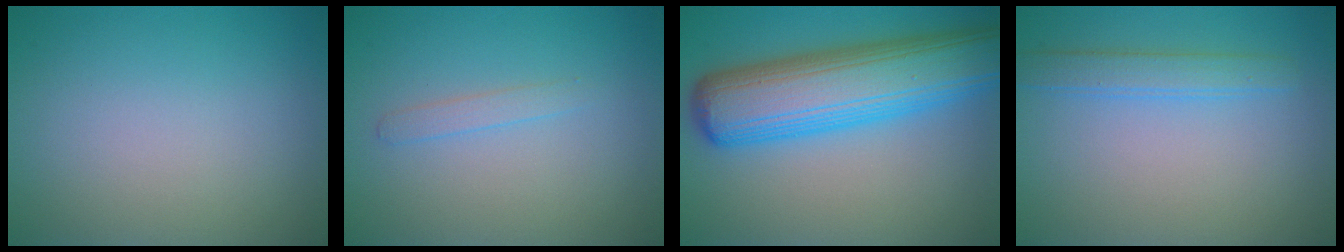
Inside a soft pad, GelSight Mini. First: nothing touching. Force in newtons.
{"total": 1.0, "press": 1.0, "slide": 0.1}
{"total": 10.9, "press": 10.8, "slide": 0.3}
{"total": 2.3, "press": 2.3, "slide": 0.2}